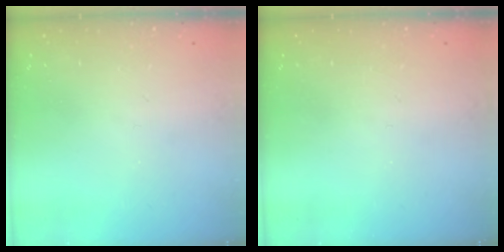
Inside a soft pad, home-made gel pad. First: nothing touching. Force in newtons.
{"total": 0.0}